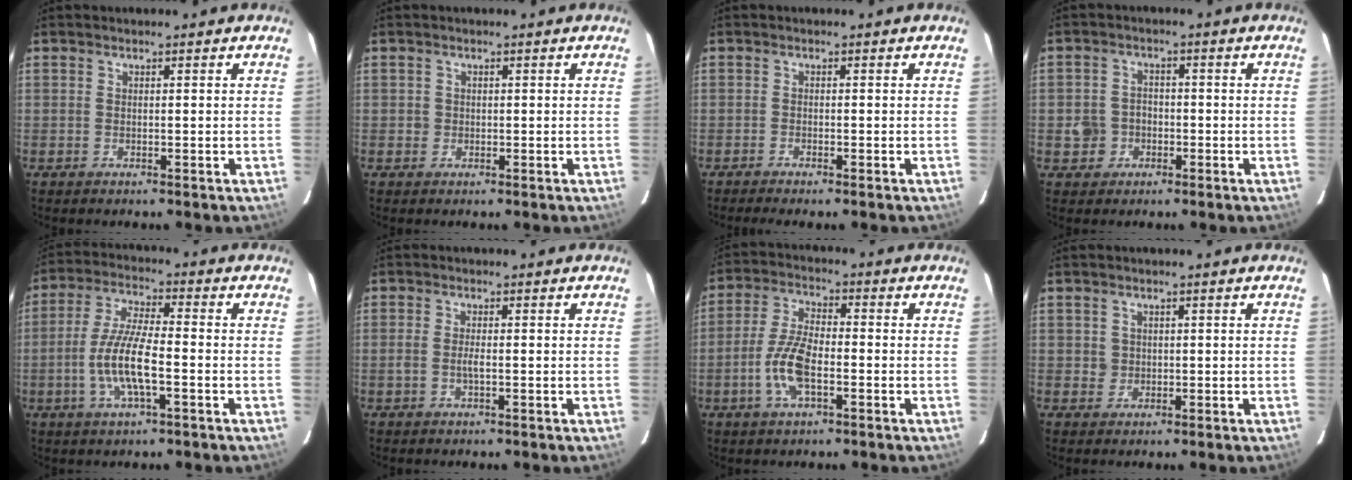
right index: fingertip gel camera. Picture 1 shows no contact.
{"total": 1.2, "force": [-0.2, 1.2, 0.1], "torque": [0.000, 0.001, -0.002]}
{"total": 1.6, "force": [-1.5, 0.0, 0.6], "torque": [-0.025, -0.006, -0.025]}
{"total": 5.6, "force": [-1.8, 5.3, 0.9], "torque": [-0.023, 0.018, -0.021]}
{"total": 10.2, "force": [-3.0, 2.3, 9.4], "torque": [-0.193, -0.003, -0.057]}
{"total": 1.9, "force": [-0.5, 0.5, 1.7], "torque": [-0.037, 0.000, -0.010]}
{"total": 9.7, "force": [-3.1, 4.1, 8.2], "torque": [-0.175, 0.005, -0.061]}
{"total": 1.9, "force": [0.2, 1.9, 0.1], "torque": [0.003, 0.004, 0.004]}